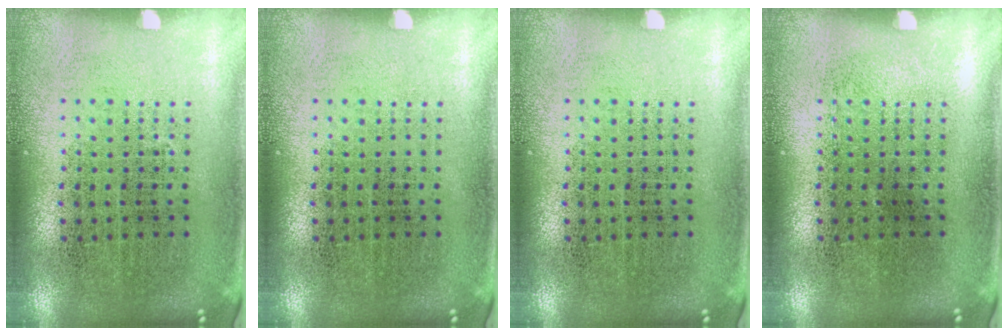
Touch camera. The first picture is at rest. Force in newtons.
{"total": 0.0}
{"total": 0.0}
{"total": 0.0}